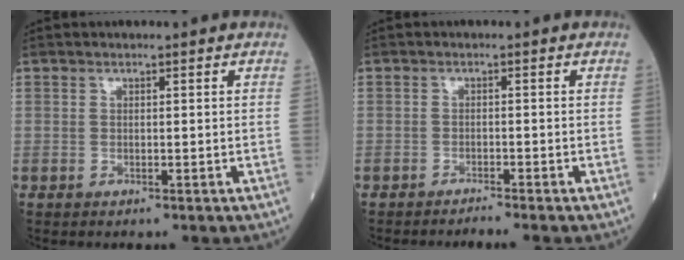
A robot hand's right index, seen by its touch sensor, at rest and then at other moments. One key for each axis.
{"total": 1.5, "fx": -1.2, "fy": -0.8, "fz": 0.0, "tx": -0.001, "ty": -0.001, "tz": -0.025}